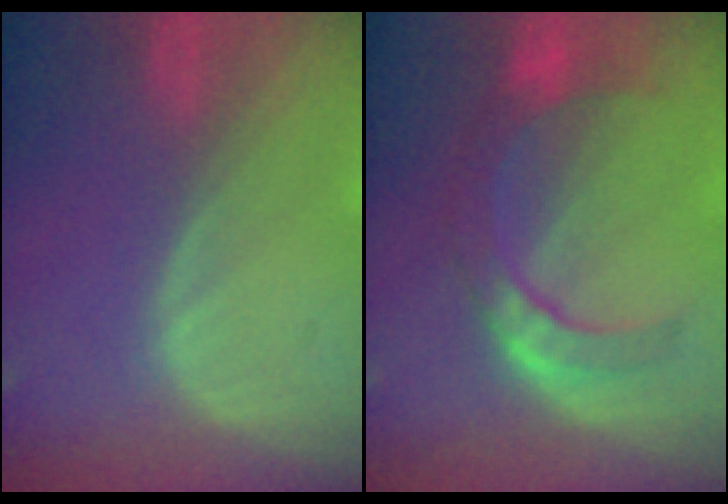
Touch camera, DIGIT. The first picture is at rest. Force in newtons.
{"total": 7.5, "press": 7.3, "slide": 1.8}